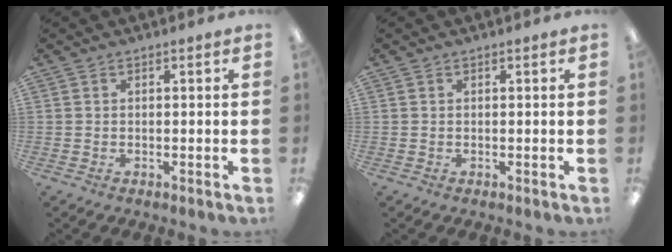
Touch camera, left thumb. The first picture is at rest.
{"total": 0.0}